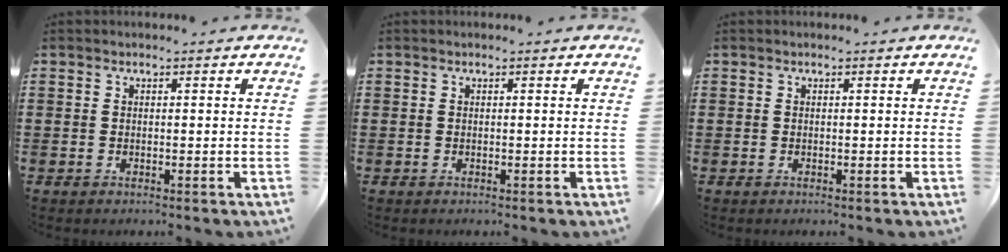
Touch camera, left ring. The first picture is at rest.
{"total": 0.0}
{"total": 0.0}